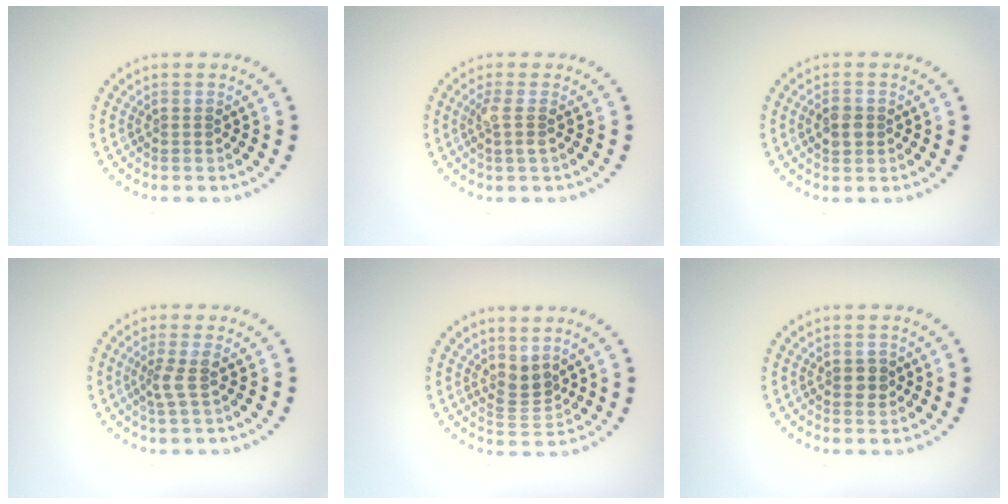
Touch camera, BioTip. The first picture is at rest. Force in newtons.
{"total": 1.7, "press": 1.4, "slide": 0.9}
{"total": 1.8, "press": 1.7, "slide": 0.2}
{"total": 1.9, "press": 1.4, "slide": 1.2}
{"total": 2.2, "press": 1.6, "slide": 1.6}
{"total": 1.4, "press": 1.4, "slide": 0.1}